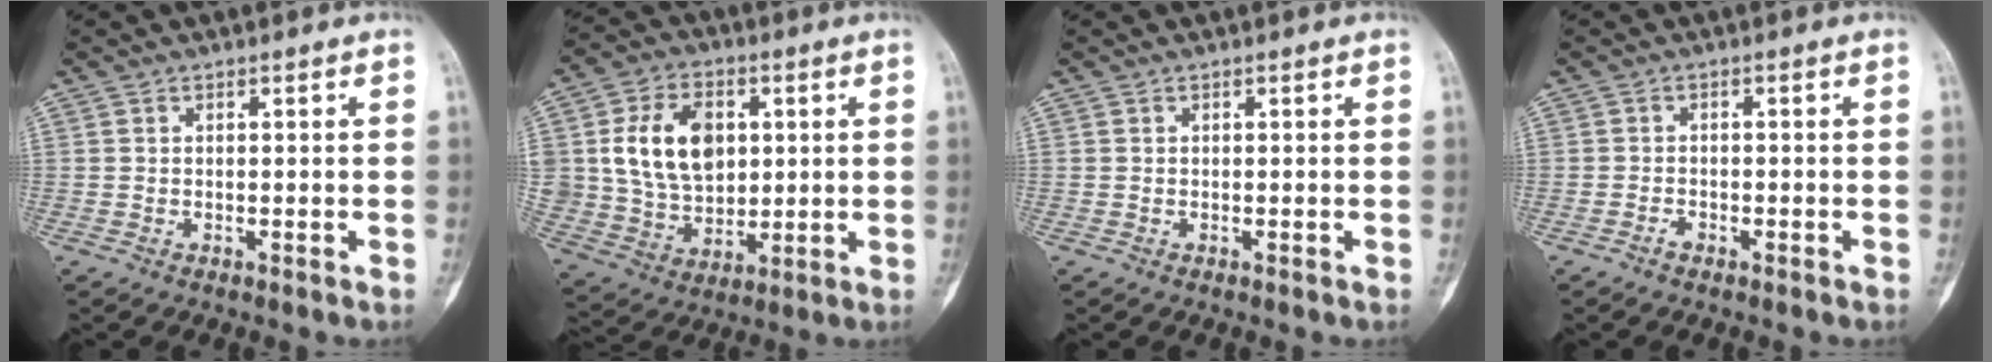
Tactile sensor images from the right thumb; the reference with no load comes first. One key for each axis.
{"total": 15.7, "fx": 3.1, "fy": 11.3, "fz": 10.5, "tx": -0.147, "ty": -0.005, "tz": 0.063}
{"total": 0.0}
{"total": 1.3, "fx": -1.0, "fy": 0.7, "fz": 0.5, "tx": -0.009, "ty": 0.005, "tz": -0.021}